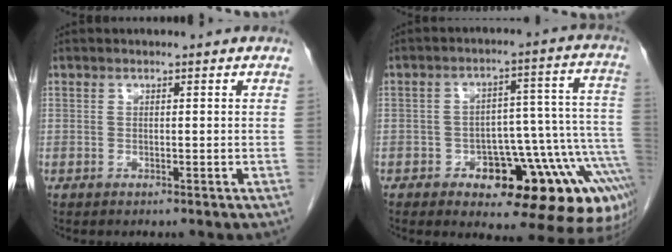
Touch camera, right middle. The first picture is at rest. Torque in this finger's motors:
{"motor_torque": [1.11, -1.03, 0.18, 0.08]}